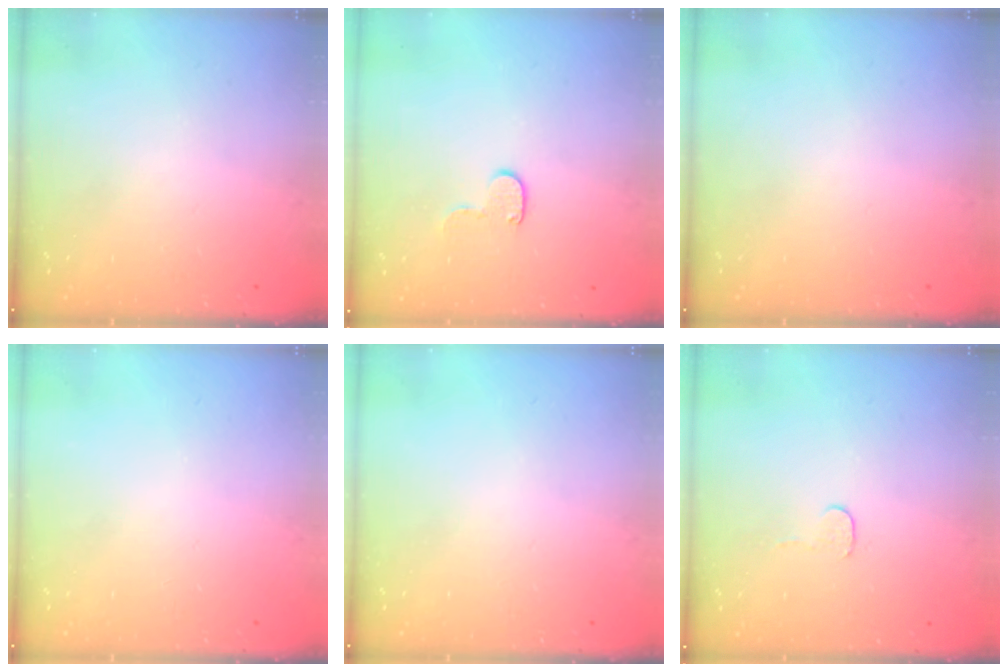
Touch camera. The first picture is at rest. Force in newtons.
{"total": 4.5, "press": 4.5, "slide": 0.5}
{"total": 0.0}
{"total": 0.0}
{"total": 0.0}
{"total": 3.0, "press": 3.0, "slide": 0.3}